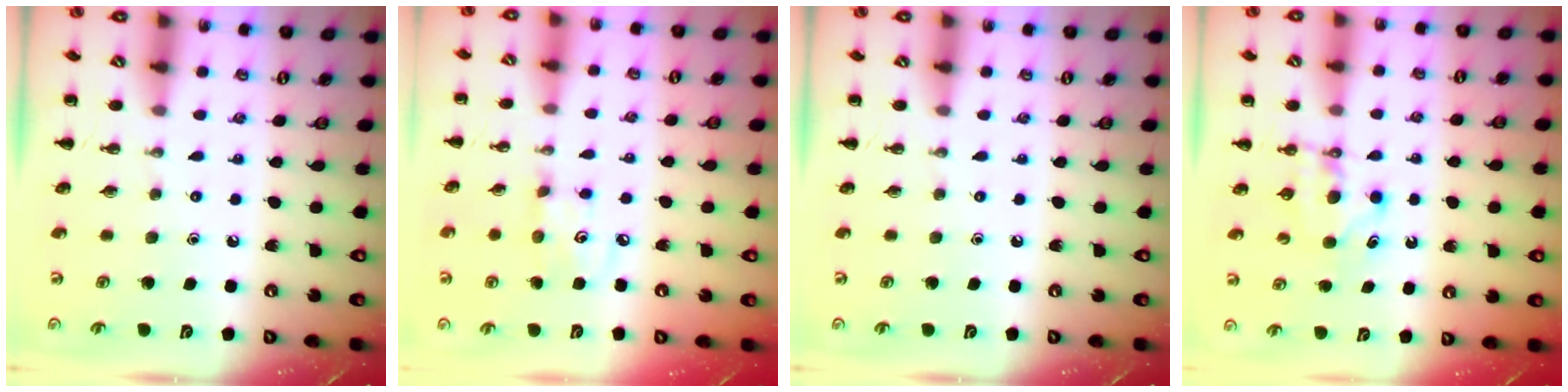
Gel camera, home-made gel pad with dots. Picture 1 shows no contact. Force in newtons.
{"total": 3.8, "press": 3.7, "slide": 0.7}
{"total": 0.0}
{"total": 5.0, "press": 4.8, "slide": 1.3}